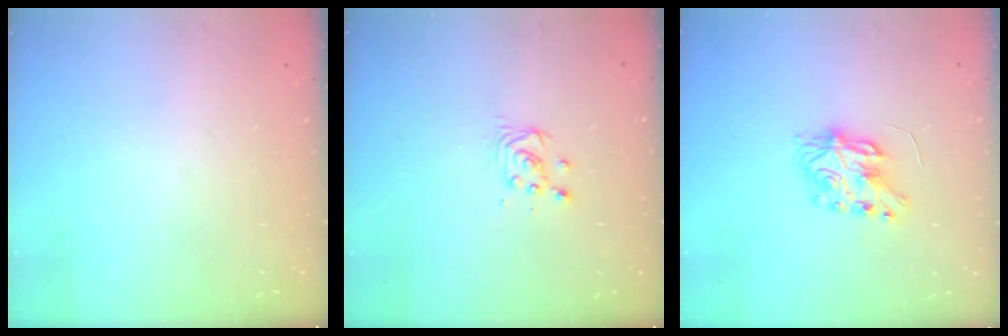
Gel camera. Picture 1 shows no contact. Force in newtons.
{"total": 3.4, "press": 3.4, "slide": 0.4}
{"total": 7.5, "press": 7.5, "slide": 0.3}